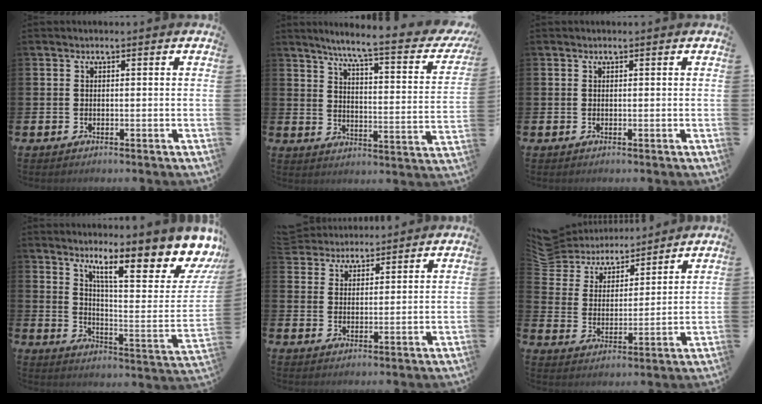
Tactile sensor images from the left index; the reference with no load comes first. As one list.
[{"total": 7.1, "force": [5.8, 0.5, 4.1], "torque": [-0.081, -0.050, 0.082]}, {"total": 0.0}, {"total": 12.5, "force": [9.2, 3.3, 7.8], "torque": [-0.114, -0.085, 0.143]}, {"total": 4.4, "force": [4.3, 0.9, -0.4], "torque": [-0.016, -0.017, 0.081]}, {"total": 7.1, "force": [6.6, 2.7, 0.1], "torque": [-0.049, -0.046, 0.118]}]